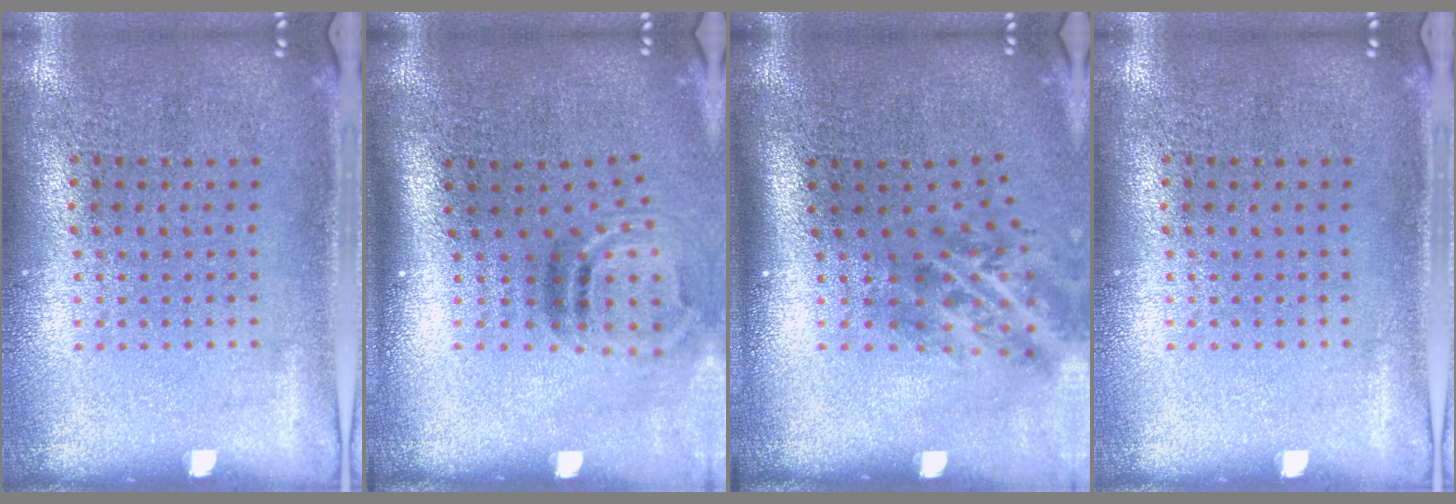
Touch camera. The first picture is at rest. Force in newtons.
{"total": 2.0, "press": 1.3, "slide": 1.6}
{"total": 2.1, "press": 1.3, "slide": 1.6}
{"total": 0.0}